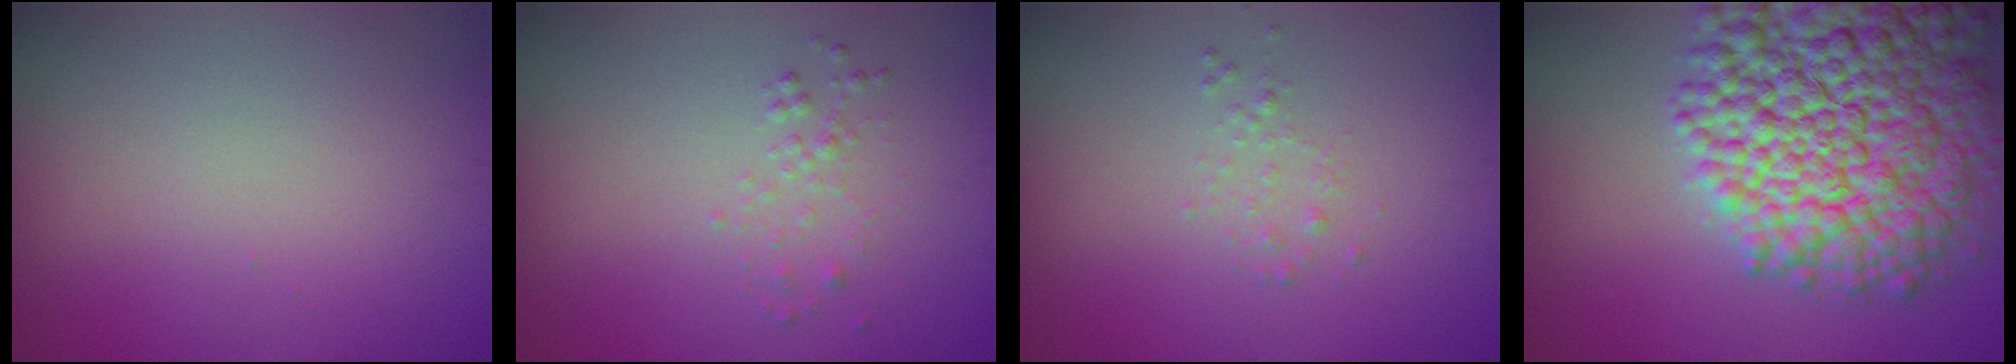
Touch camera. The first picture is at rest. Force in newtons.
{"total": 1.0, "press": 1.0, "slide": 0.0}
{"total": 0.8, "press": 0.8, "slide": 0.1}
{"total": 14.1, "press": 14.1, "slide": 0.6}